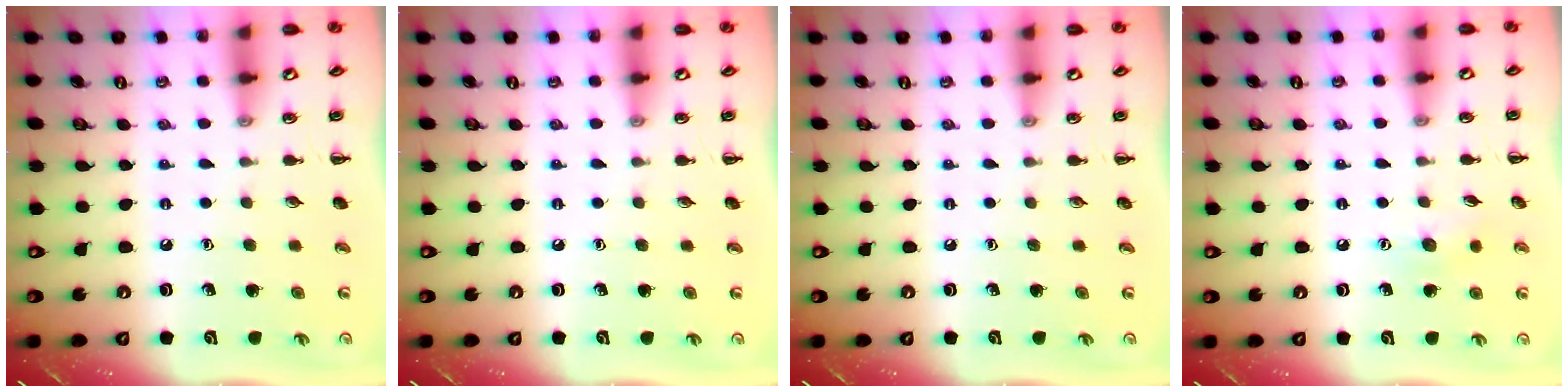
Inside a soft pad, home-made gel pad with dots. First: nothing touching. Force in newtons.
{"total": 0.0}
{"total": 0.0}
{"total": 6.5, "press": 6.3, "slide": 1.6}